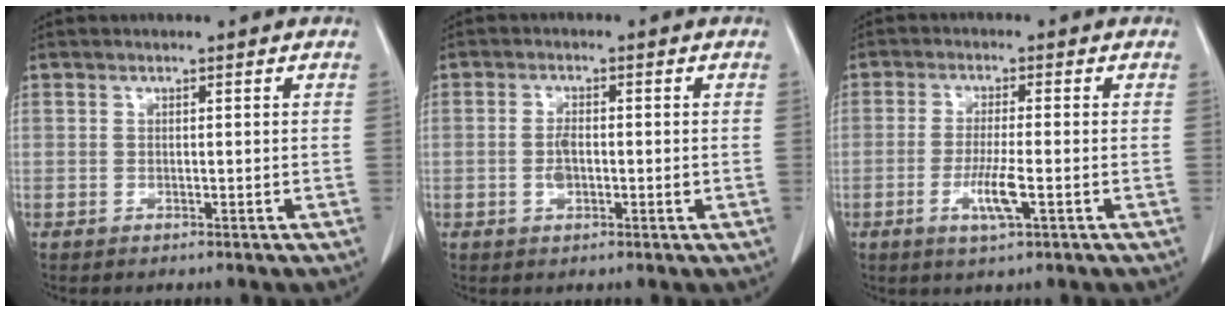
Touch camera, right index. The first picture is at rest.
{"total": 2.9, "force": [-0.4, 1.4, 2.5], "torque": [-0.054, 0.000, -0.007]}
{"total": 5.1, "force": [-1.7, 0.2, 4.8], "torque": [-0.096, -0.011, -0.031]}